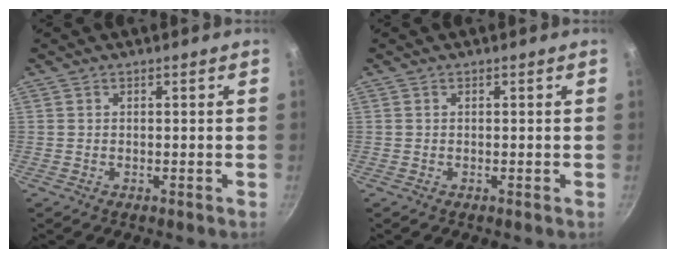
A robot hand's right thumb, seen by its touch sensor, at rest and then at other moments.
{"total": 0.0}